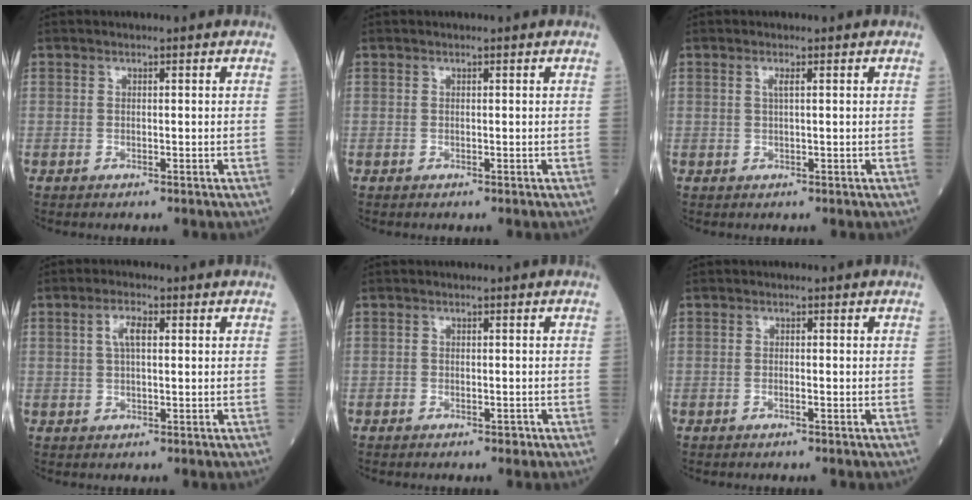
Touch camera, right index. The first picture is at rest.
{"total": 0.0}
{"total": 1.0, "force": [0.3, -0.1, 0.9], "torque": [-0.023, 0.001, 0.006]}
{"total": 3.3, "force": [0.9, 1.0, 3.0], "torque": [-0.062, 0.008, 0.018]}
{"total": 1.0, "force": [-0.7, 0.6, 0.5], "torque": [-0.003, 0.002, -0.010]}
{"total": 0.6, "force": [-0.3, 0.0, 0.4], "torque": [-0.007, 0.002, -0.008]}